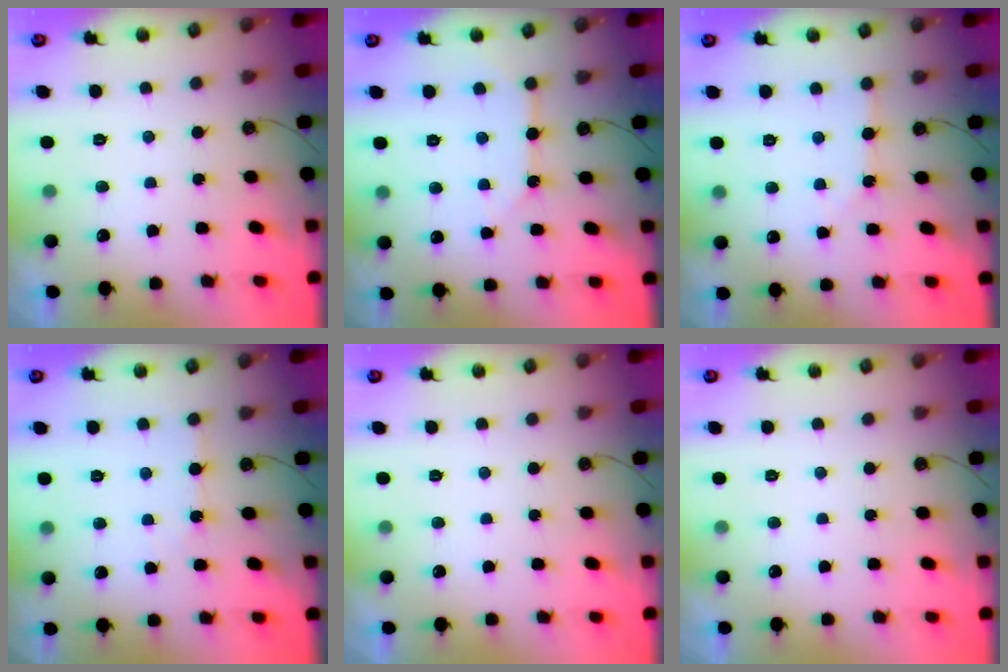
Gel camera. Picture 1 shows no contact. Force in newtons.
{"total": 8.2, "press": 8.2, "slide": 0.9}
{"total": 2.1, "press": 2.1, "slide": 0.4}
{"total": 4.4, "press": 4.4, "slide": 0.5}
{"total": 0.0}
{"total": 0.0}